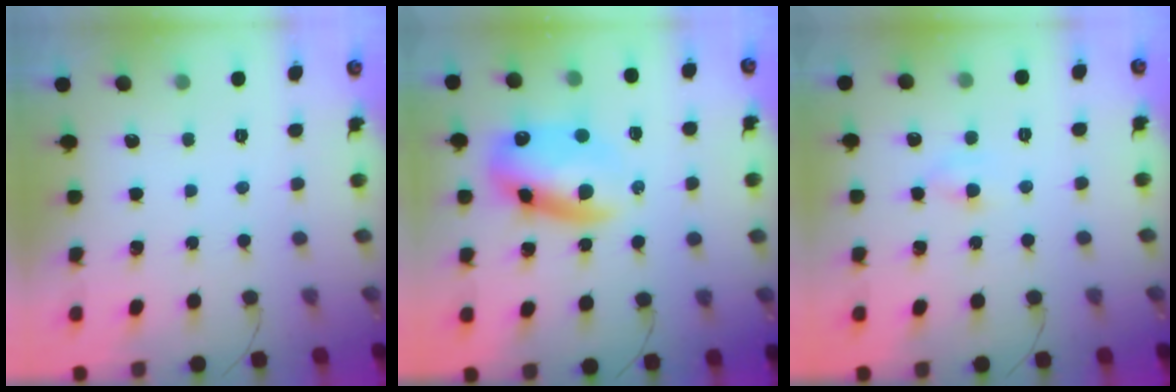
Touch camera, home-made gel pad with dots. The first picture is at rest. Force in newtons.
{"total": 12.9, "press": 12.5, "slide": 3.1}
{"total": 3.7, "press": 3.4, "slide": 1.3}